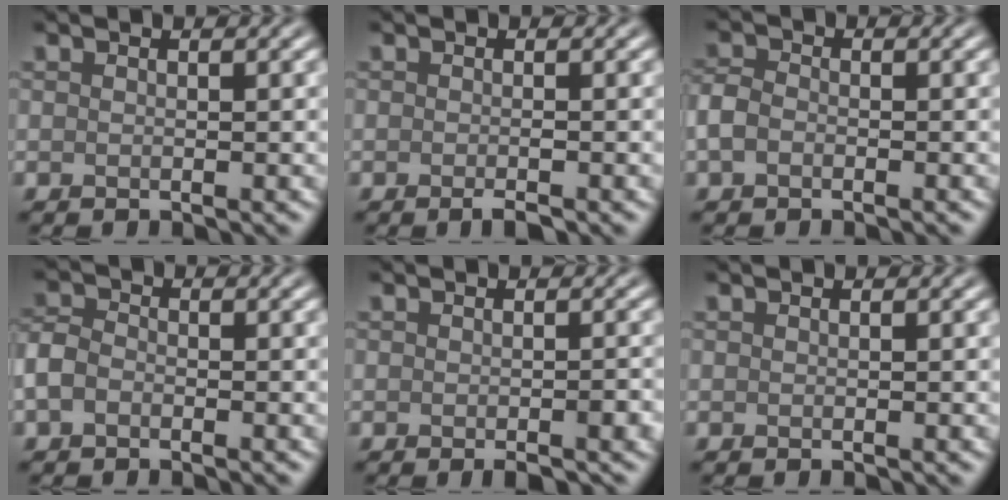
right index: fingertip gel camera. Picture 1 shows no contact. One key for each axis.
{"total": 1.1, "fx": -0.6, "fy": 0.1, "fz": 0.9, "tx": -0.013, "ty": -0.002, "tz": -0.010}
{"total": 2.1, "fx": -1.0, "fy": 1.5, "fz": 1.2, "tx": -0.023, "ty": 0.004, "tz": -0.028}
{"total": 2.6, "fx": -1.3, "fy": 1.7, "fz": 1.4, "tx": -0.029, "ty": 0.005, "tz": -0.038}
{"total": 2.1, "fx": -1.0, "fy": 0.7, "fz": 1.7, "tx": -0.020, "ty": -0.002, "tz": -0.011}
{"total": 0.0}